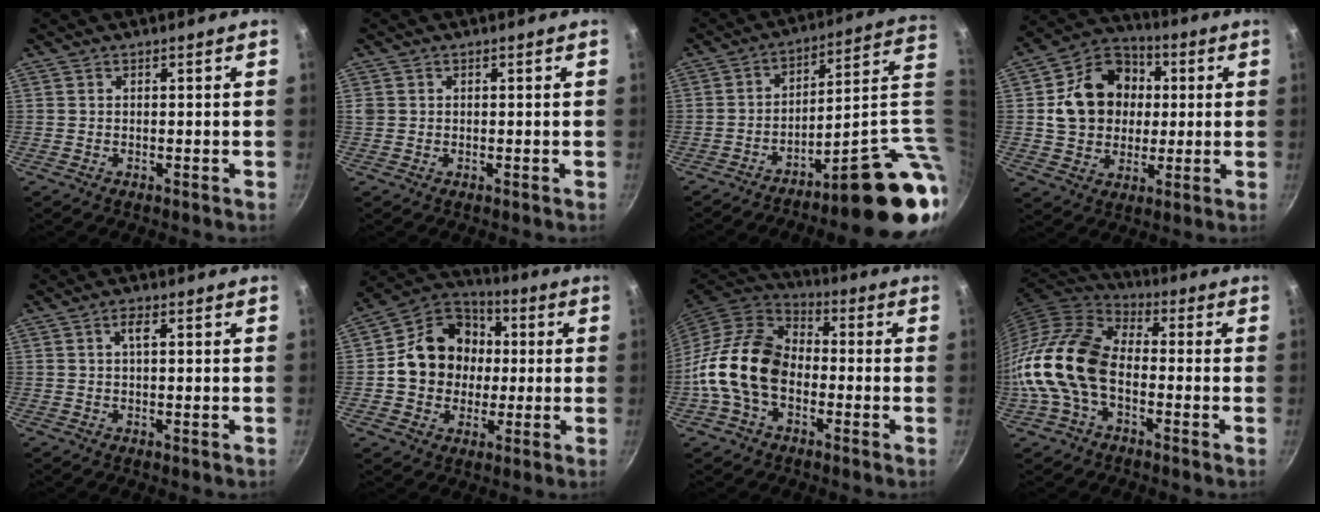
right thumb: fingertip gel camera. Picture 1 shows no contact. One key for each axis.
{"total": 1.3, "fx": 0.2, "fy": 1.3, "fz": 0.5, "tx": -0.008, "ty": 0.002, "tz": 0.002}
{"total": 20.7, "fx": -6.6, "fy": 5.3, "fz": 19.0, "tx": -0.201, "ty": 0.041, "tz": -0.088}
{"total": 16.2, "fx": 2.0, "fy": 13.5, "fz": 8.8, "tx": -0.116, "ty": 0.024, "tz": 0.030}
{"total": 2.1, "fx": 0.4, "fy": 0.6, "fz": 2.0, "tx": -0.043, "ty": 0.006, "tz": 0.005}
{"total": 15.8, "fx": 0.6, "fy": 13.6, "fz": 8.0, "tx": -0.099, "ty": 0.028, "tz": -0.003}
{"total": 15.8, "fx": -3.0, "fy": 10.9, "fz": 11.1, "tx": -0.174, "ty": 0.035, "tz": -0.074}
{"total": 15.6, "fx": -3.4, "fy": 9.8, "fz": 11.6, "tx": -0.206, "ty": 0.038, "tz": -0.083}